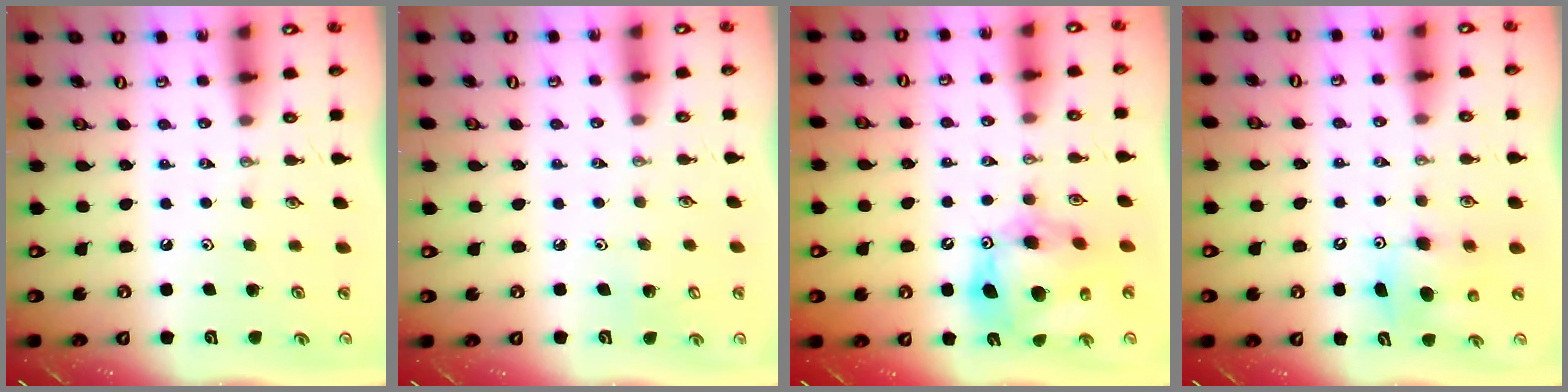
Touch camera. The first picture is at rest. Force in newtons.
{"total": 2.8, "press": 2.8, "slide": 0.2}
{"total": 15.7, "press": 15.6, "slide": 1.6}
{"total": 8.5, "press": 8.4, "slide": 1.0}